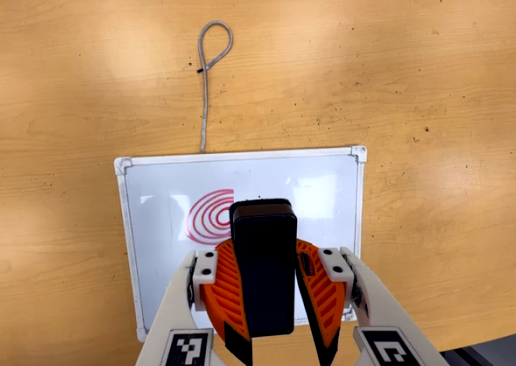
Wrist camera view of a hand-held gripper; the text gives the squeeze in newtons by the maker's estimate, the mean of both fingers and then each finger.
{"total": 12.0, "left": 11.3, "right": 12.7}